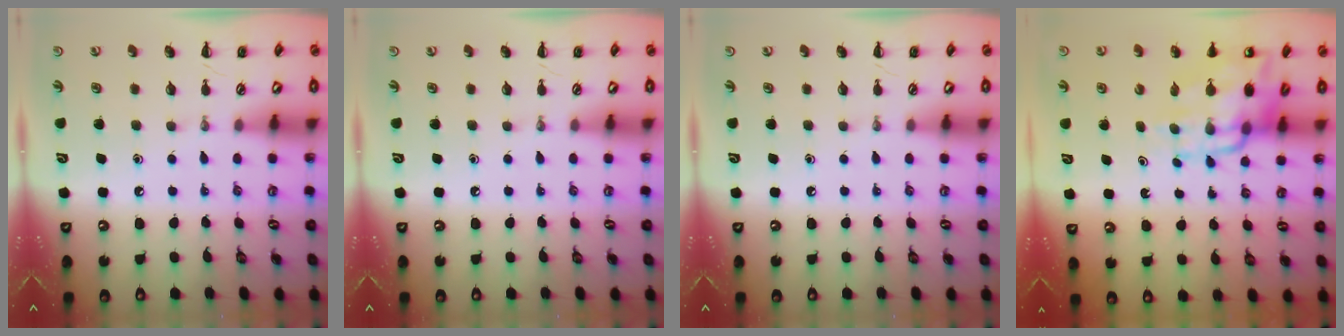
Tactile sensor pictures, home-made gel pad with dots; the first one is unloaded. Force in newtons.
{"total": 0.0}
{"total": 0.0}
{"total": 13.5, "press": 13.1, "slide": 3.4}